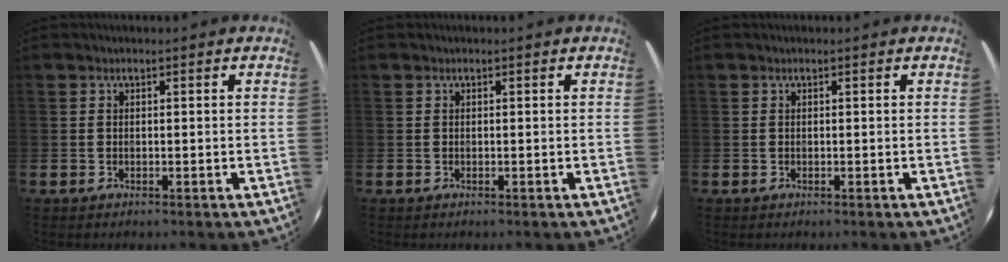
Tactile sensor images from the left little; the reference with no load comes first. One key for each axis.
{"total": 0.0}
{"total": 0.0}